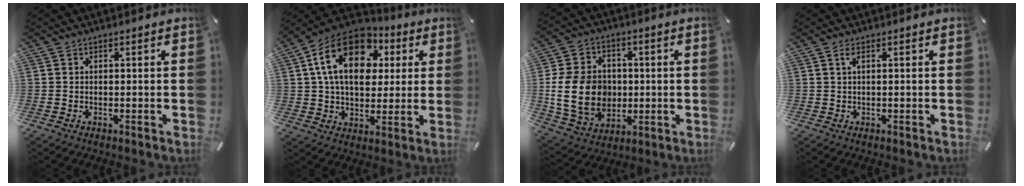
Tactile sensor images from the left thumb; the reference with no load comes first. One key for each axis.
{"total": 18.3, "fx": 6.0, "fy": 12.5, "fz": 12.0, "tx": -0.220, "ty": -0.013, "tz": 0.105}
{"total": 16.4, "fx": -0.5, "fy": 12.9, "fz": 10.0, "tx": -0.219, "ty": 0.004, "tz": -0.007}
{"total": 1.3, "fx": 0.4, "fy": 0.2, "fz": 1.2, "tx": -0.025, "ty": 0.001, "tz": 0.006}